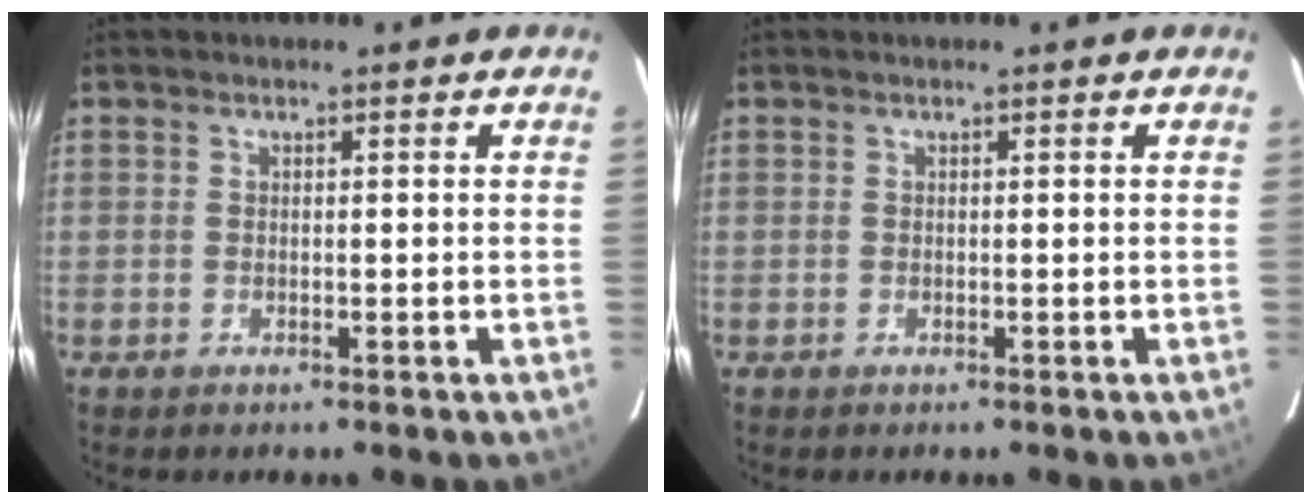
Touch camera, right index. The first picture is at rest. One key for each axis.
{"total": 0.0}